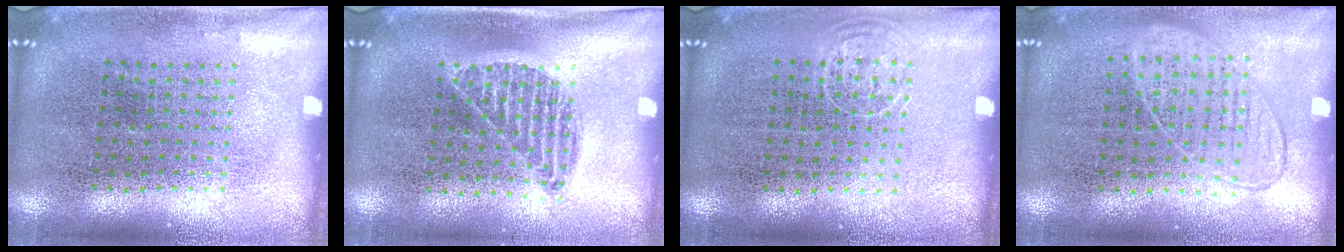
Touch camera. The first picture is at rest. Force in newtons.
{"total": 0.9, "press": 0.8, "slide": 0.4}
{"total": 0.7, "press": 0.6, "slide": 0.4}
{"total": 0.9, "press": 0.8, "slide": 0.3}